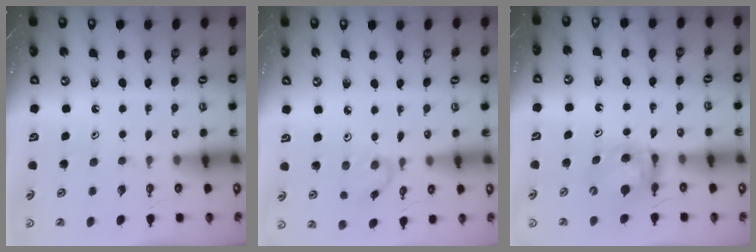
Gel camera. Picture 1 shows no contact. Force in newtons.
{"total": 1.1, "press": 1.1, "slide": 0.3}
{"total": 6.4, "press": 6.4, "slide": 0.2}